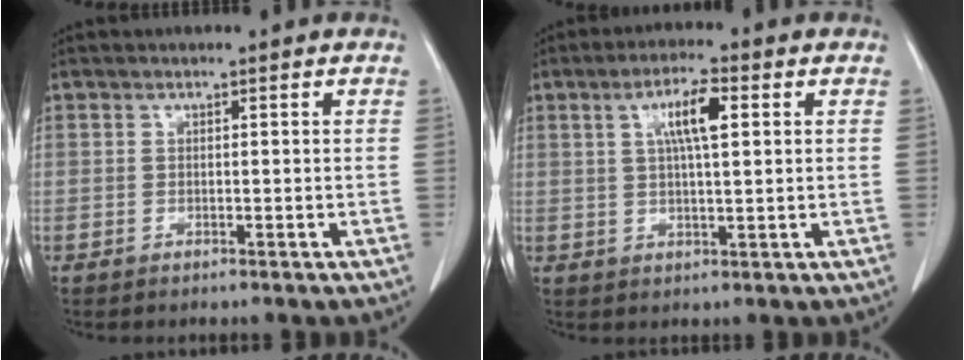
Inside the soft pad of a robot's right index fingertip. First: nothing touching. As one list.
[{"total": 6.6, "force": [2.0, 1.3, 6.1], "torque": [-0.113, 0.010, 0.037]}]